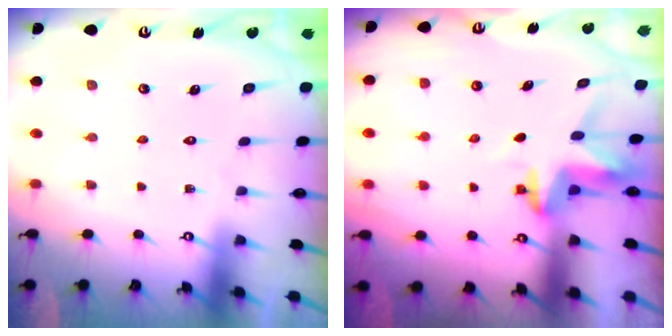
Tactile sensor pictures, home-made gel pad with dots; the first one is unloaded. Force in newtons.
{"total": 3.9, "press": 3.8, "slide": 0.3}